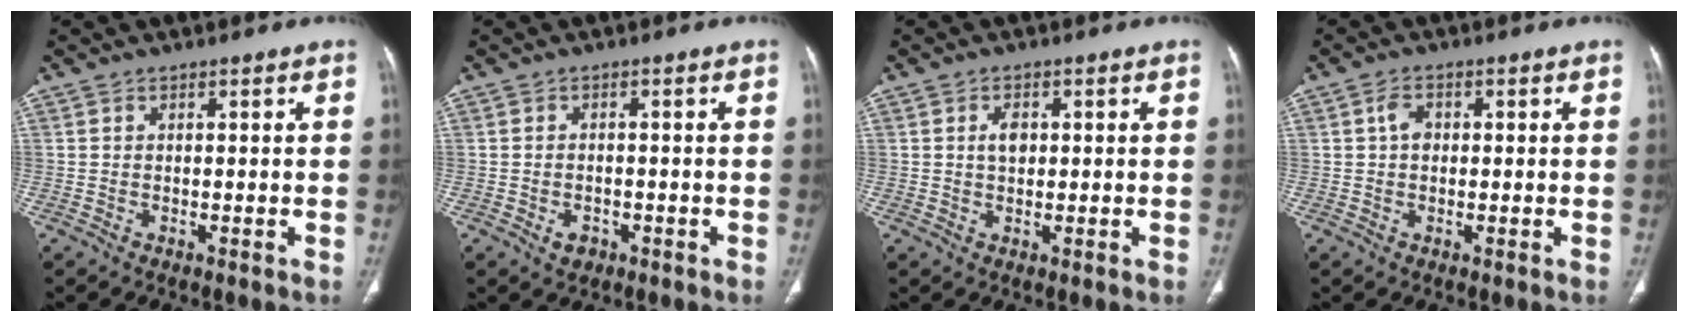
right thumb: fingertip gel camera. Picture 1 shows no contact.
{"total": 2.4, "force": [-1.2, 1.7, 1.2], "torque": [-0.015, 0.007, -0.010]}
{"total": 2.7, "force": [0.5, 1.8, 2.0], "torque": [-0.030, 0.001, 0.008]}
{"total": 2.9, "force": [0.6, 2.1, 2.0], "torque": [-0.035, 0.007, 0.009]}